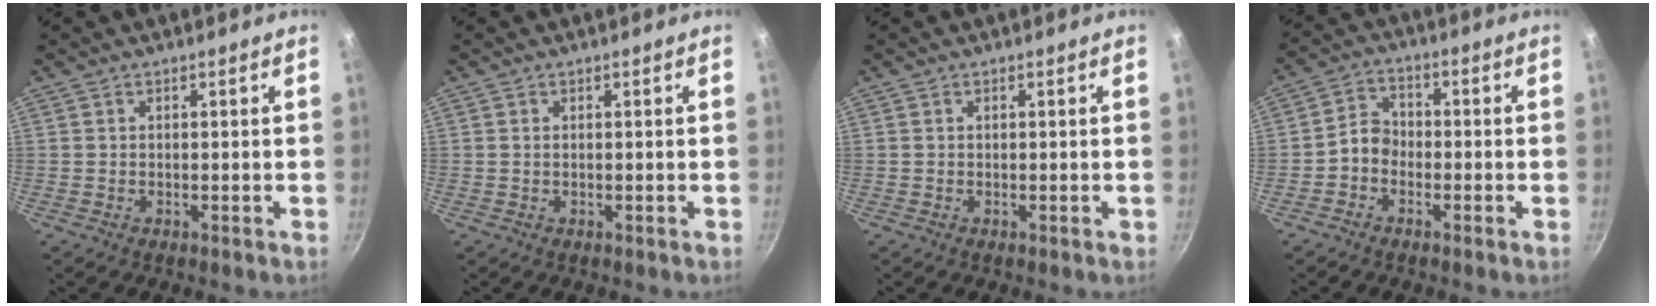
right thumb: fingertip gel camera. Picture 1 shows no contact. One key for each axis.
{"total": 0.5, "fx": 0.1, "fy": 0.3, "fz": 0.4, "tx": -0.007, "ty": 0.001, "tz": 0.002}
{"total": 0.0}
{"total": 4.4, "fx": -1.7, "fy": 3.5, "fz": 2.1, "tx": -0.021, "ty": 0.026, "tz": -0.042}